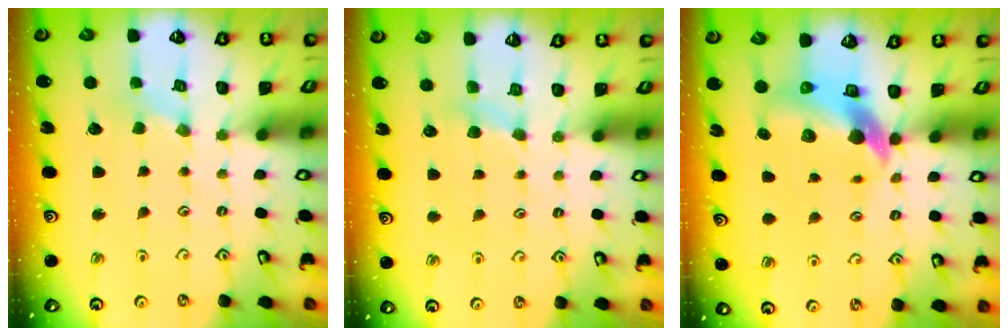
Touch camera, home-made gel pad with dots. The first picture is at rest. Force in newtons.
{"total": 3.8, "press": 3.7, "slide": 0.5}
{"total": 9.5, "press": 9.4, "slide": 1.7}